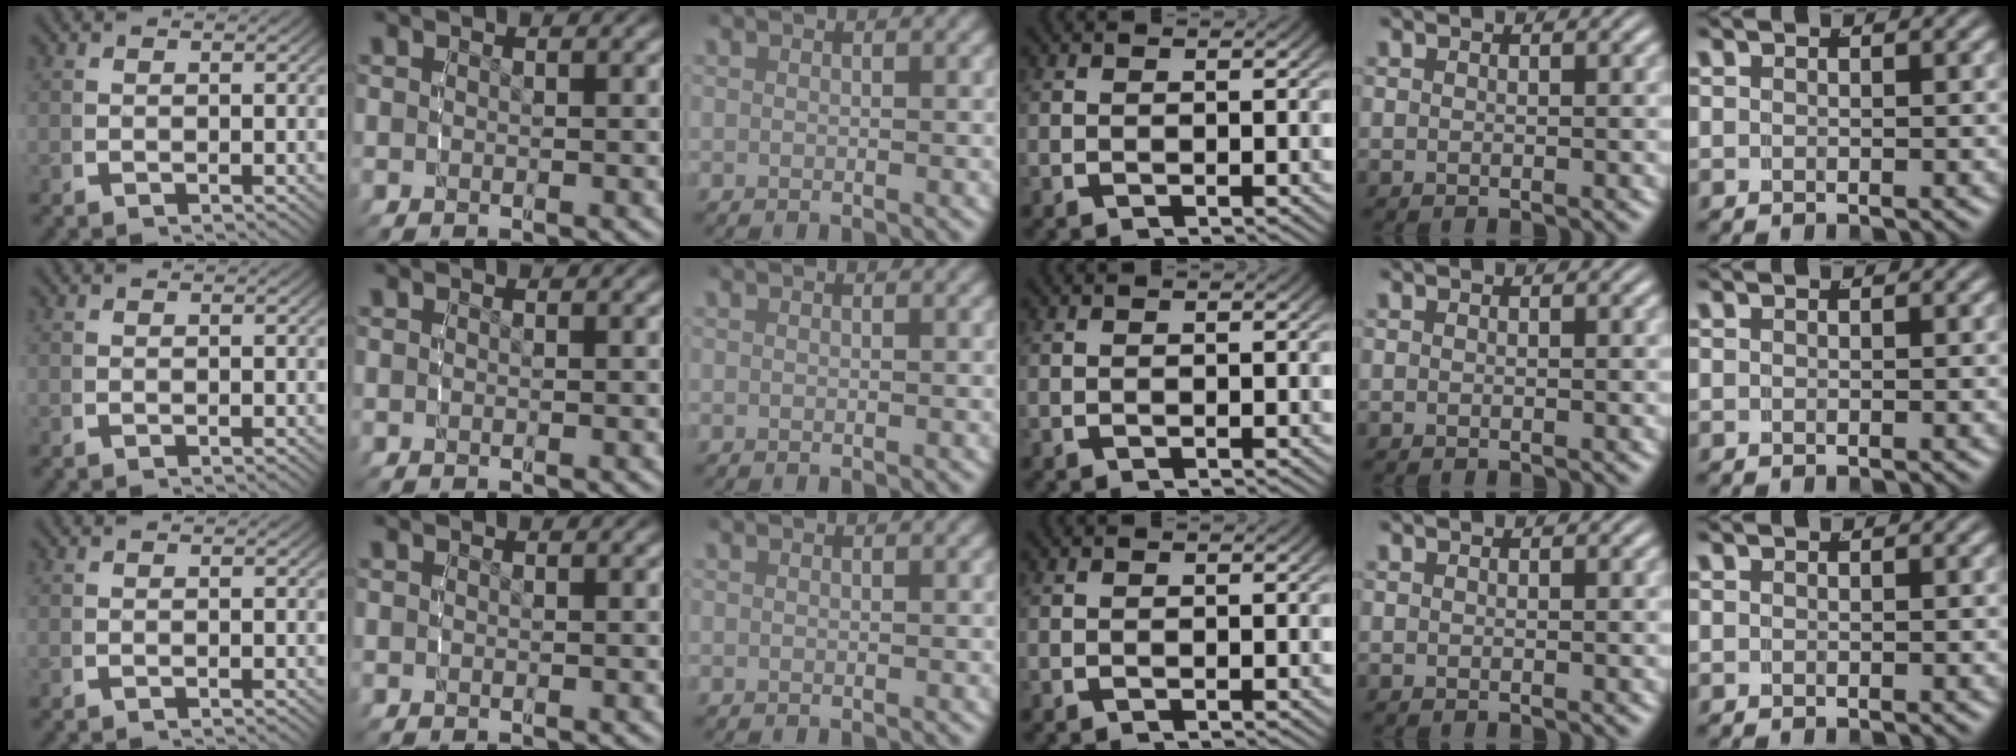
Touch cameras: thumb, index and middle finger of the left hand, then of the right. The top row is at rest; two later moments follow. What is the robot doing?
{"motion": "reach", "object": "jacket"}